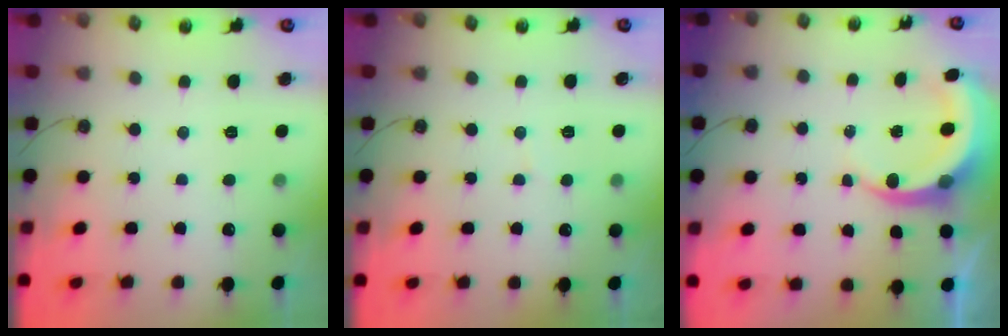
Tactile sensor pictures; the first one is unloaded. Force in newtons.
{"total": 3.3, "press": 3.3, "slide": 0.3}
{"total": 6.2, "press": 6.2, "slide": 0.9}